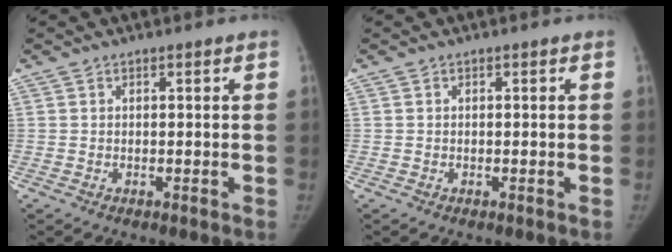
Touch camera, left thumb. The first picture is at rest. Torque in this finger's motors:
{"motor_torque": [0.18, 0.03, 0.10, 0.03, 0.06]}